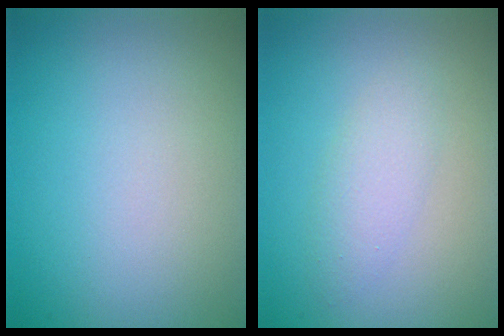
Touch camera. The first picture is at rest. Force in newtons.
{"total": 2.1, "press": 2.1, "slide": 0.1}